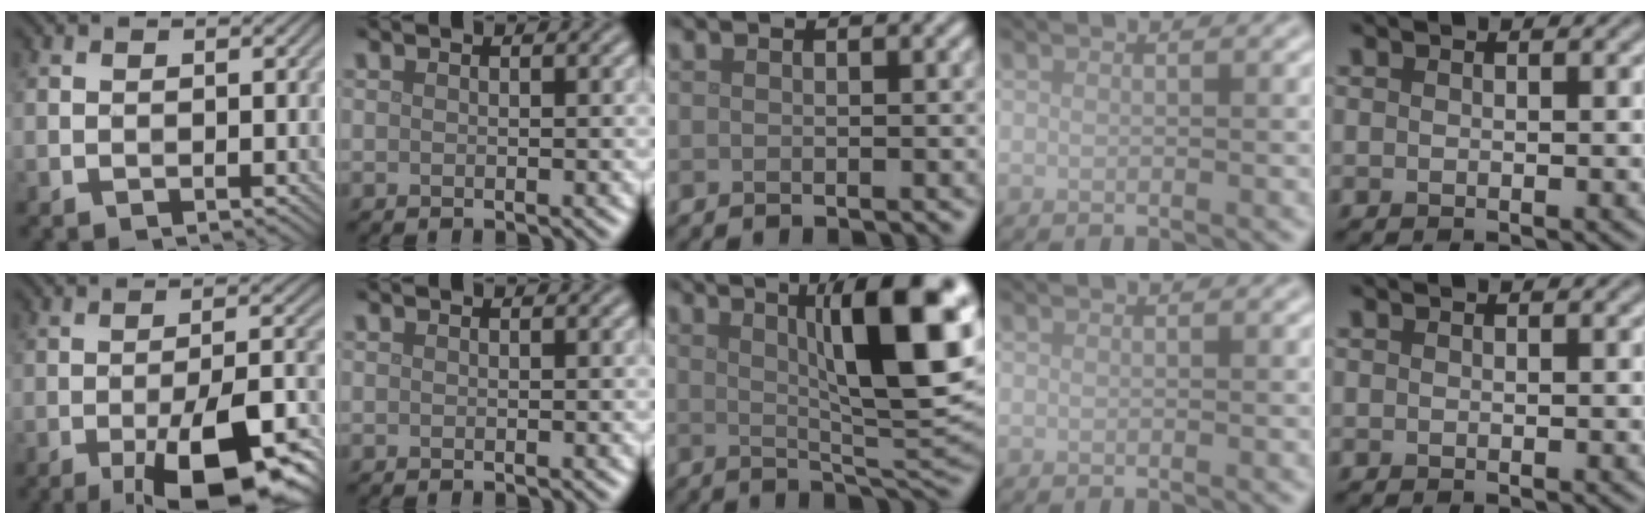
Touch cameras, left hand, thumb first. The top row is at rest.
{"thumb": {"total": 14.6, "force": [-7.6, 4.3, 11.7], "torque": [-0.172, 0.003, -0.123]}, "middle": {"total": 12.7, "force": [3.9, 3.1, 11.7], "torque": [-0.140, 0.007, 0.063]}}